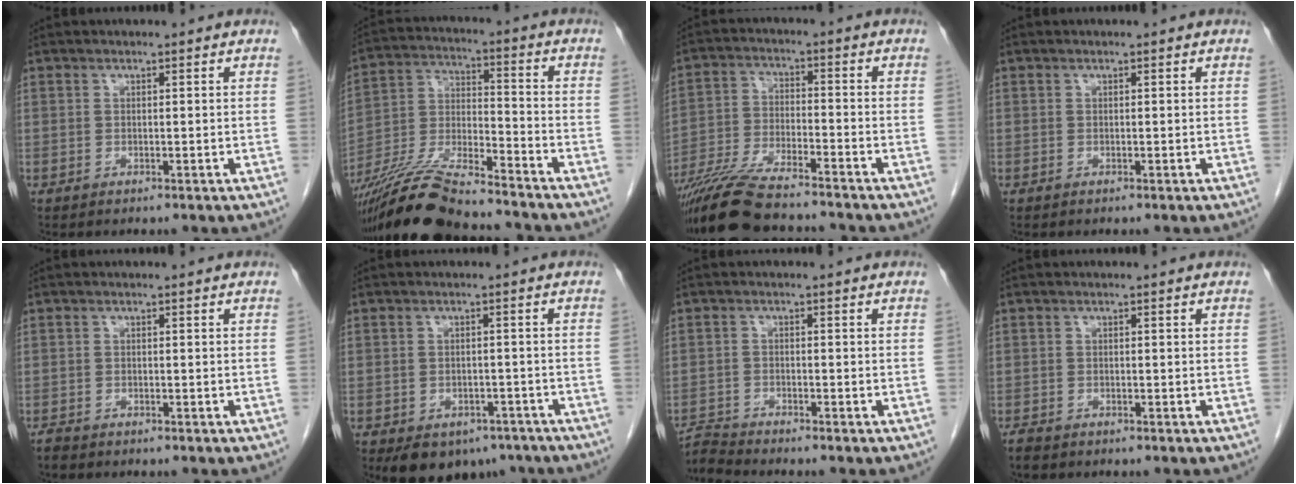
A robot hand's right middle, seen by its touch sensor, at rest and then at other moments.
{"total": 15.8, "force": [-13.9, 1.3, 7.4], "torque": [-0.148, -0.016, -0.258]}
{"total": 12.9, "force": [-11.1, 1.4, 6.4], "torque": [-0.120, -0.023, -0.194]}
{"total": 0.0}
{"total": 1.1, "force": [-1.0, 0.4, 0.2], "torque": [-0.011, -0.001, -0.020]}
{"total": 8.5, "force": [-5.8, 5.4, 3.1], "torque": [-0.040, 0.012, -0.076]}
{"total": 3.7, "force": [-3.4, -1.2, -0.6], "torque": [0.008, -0.010, -0.064]}
{"total": 1.9, "force": [-1.6, 0.8, 0.7], "torque": [-0.019, -0.003, -0.024]}